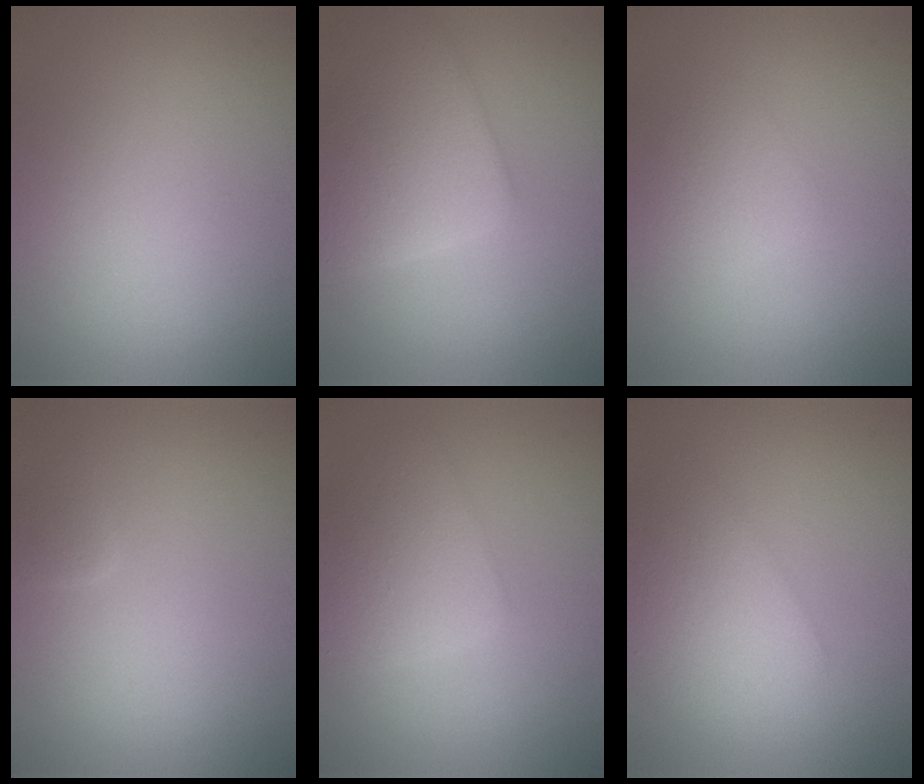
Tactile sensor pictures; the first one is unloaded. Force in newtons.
{"total": 6.5, "press": 6.4, "slide": 0.4}
{"total": 1.7, "press": 1.7, "slide": 0.1}
{"total": 1.7, "press": 1.7, "slide": 0.1}
{"total": 4.1, "press": 4.1, "slide": 0.1}
{"total": 3.9, "press": 3.9, "slide": 0.2}